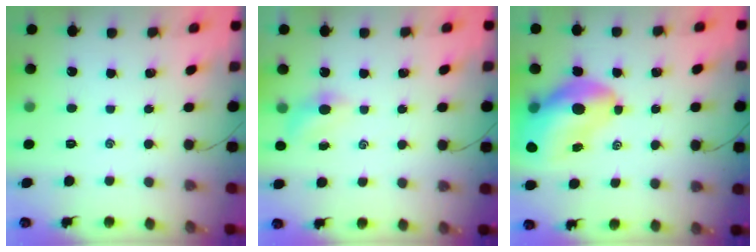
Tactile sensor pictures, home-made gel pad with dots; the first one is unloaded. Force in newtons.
{"total": 3.8, "press": 3.6, "slide": 1.1}
{"total": 14.6, "press": 14.0, "slide": 4.1}